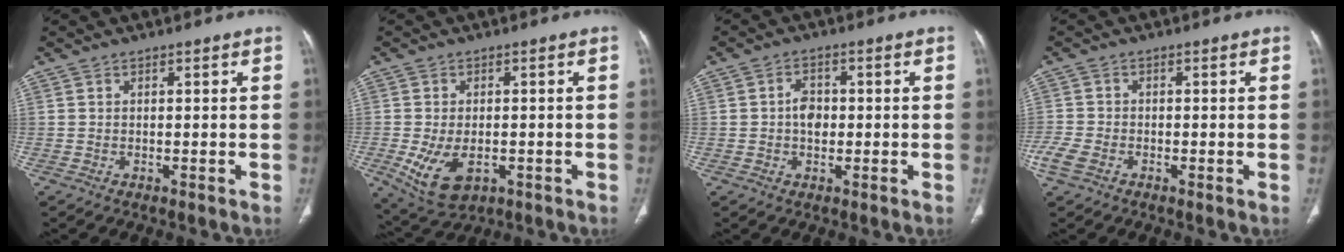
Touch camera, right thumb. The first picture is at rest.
{"total": 8.9, "force": [-2.3, 5.2, 6.8], "torque": [-0.126, -0.004, -0.025]}
{"total": 4.0, "force": [-0.1, 2.9, 2.7], "torque": [-0.035, 0.008, -0.005]}
{"total": 4.5, "force": [-2.1, 2.6, 3.0], "torque": [-0.079, 0.003, -0.045]}